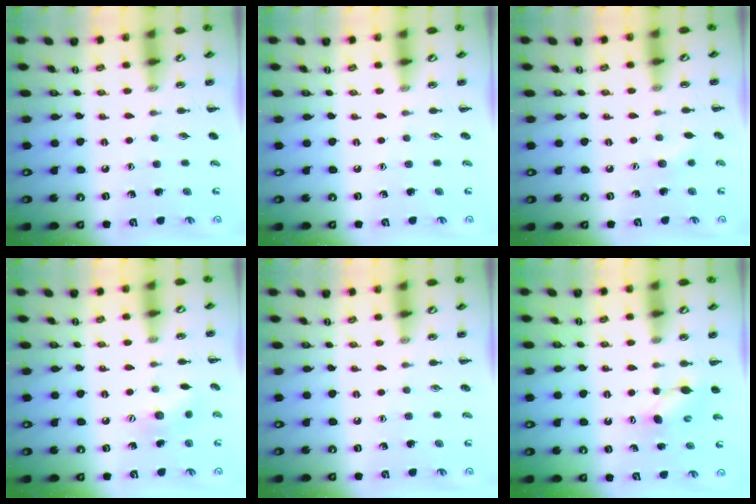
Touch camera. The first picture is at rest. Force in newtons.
{"total": 0.0}
{"total": 5.0, "press": 4.9, "slide": 1.0}
{"total": 7.4, "press": 7.3, "slide": 1.3}
{"total": 0.0}
{"total": 3.9, "press": 3.7, "slide": 1.2}